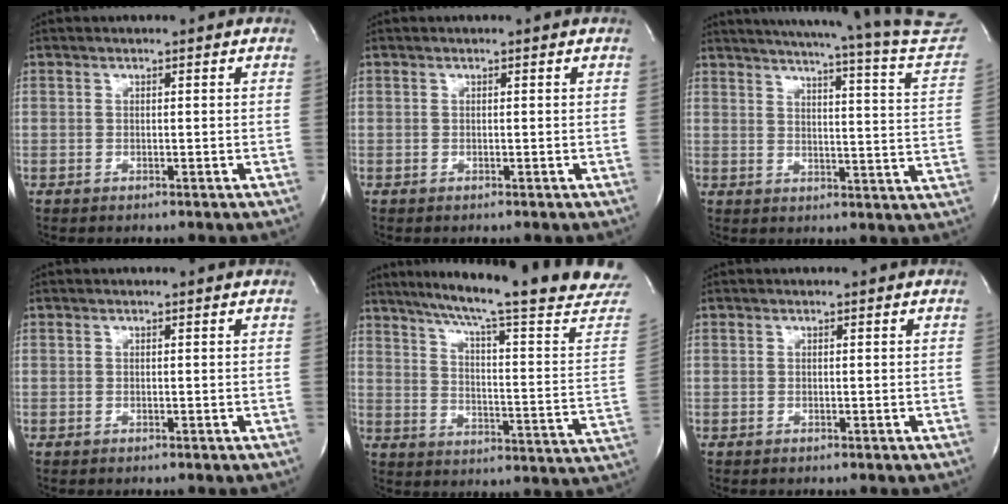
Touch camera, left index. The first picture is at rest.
{"total": 0.0}
{"total": 26.8, "force": [24.8, -0.5, 10.1], "torque": [-0.146, -0.098, 0.287]}
{"total": 0.0}
{"total": 25.5, "force": [21.7, 0.1, 13.5], "torque": [-0.202, -0.059, 0.276]}
{"total": 0.0}